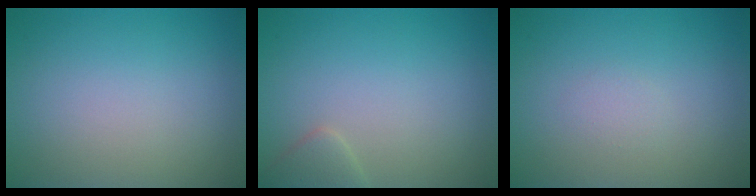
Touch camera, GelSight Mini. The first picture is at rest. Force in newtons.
{"total": 1.5, "press": 1.5, "slide": 0.1}
{"total": 0.7, "press": 0.7, "slide": 0.0}